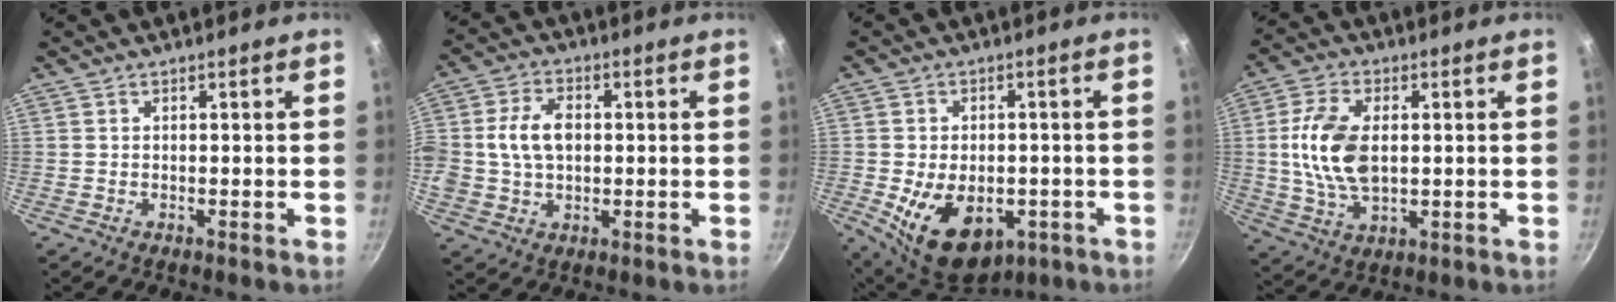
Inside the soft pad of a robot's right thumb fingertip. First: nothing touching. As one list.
[{"total": 9.9, "force": [0.7, 6.9, 7.0], "torque": [-0.127, 0.020, 0.005]}, {"total": 15.1, "force": [-4.5, 9.7, 10.7], "torque": [-0.148, -0.004, -0.049]}, {"total": 12.2, "force": [1.0, 7.1, 9.9], "torque": [-0.185, 0.003, 0.018]}]